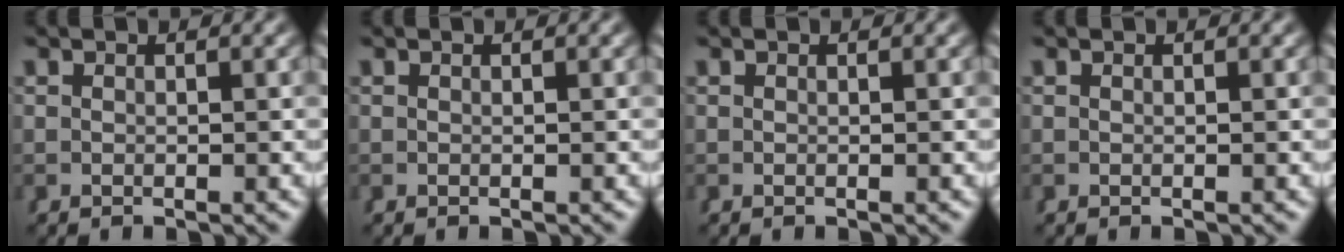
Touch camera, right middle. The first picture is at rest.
{"total": 0.0}
{"total": 0.0}
{"total": 0.0}